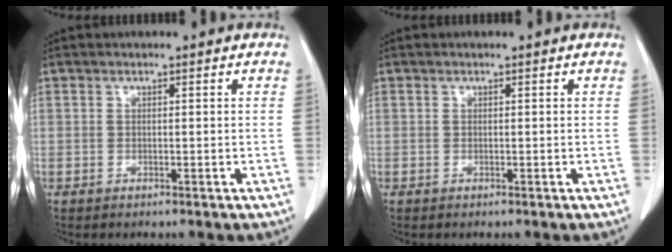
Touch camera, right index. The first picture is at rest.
{"total": 0.0}